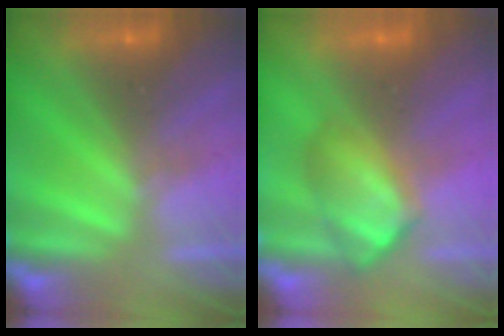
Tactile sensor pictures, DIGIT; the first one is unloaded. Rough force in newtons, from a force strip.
{"total": 4.7}